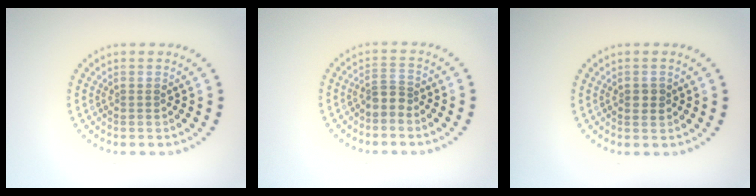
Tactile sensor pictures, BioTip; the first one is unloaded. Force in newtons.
{"total": 1.8, "press": 1.3, "slide": 1.2}
{"total": 1.4, "press": 1.4, "slide": 0.1}